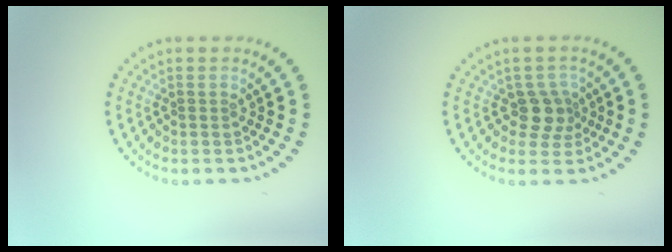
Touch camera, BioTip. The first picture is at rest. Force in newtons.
{"total": 2.5, "press": 1.9, "slide": 1.6}